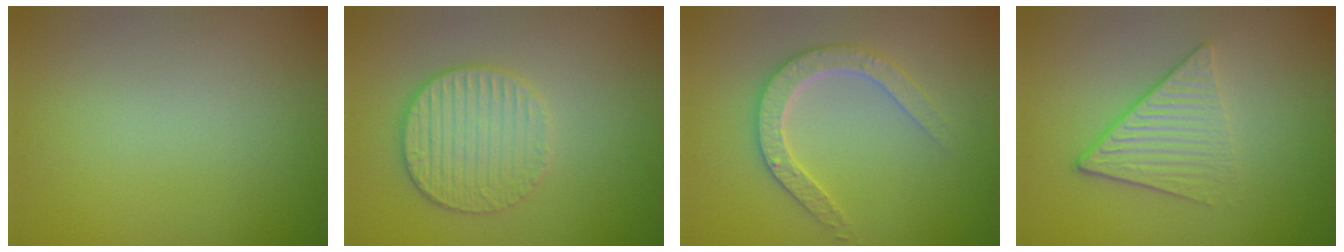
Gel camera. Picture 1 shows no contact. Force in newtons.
{"total": 3.5, "press": 3.4, "slide": 0.5}
{"total": 2.9, "press": 2.9, "slide": 0.5}
{"total": 4.1, "press": 2.9, "slide": 2.8}